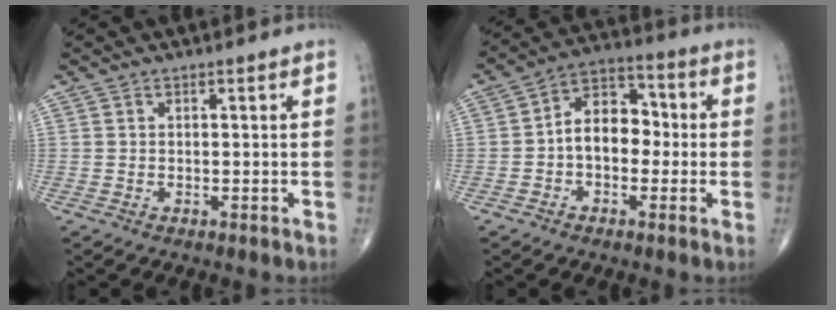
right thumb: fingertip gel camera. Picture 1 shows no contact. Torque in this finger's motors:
{"motor_torque": [-0.14, 0.46, 0.24, -0.04, 0.07]}